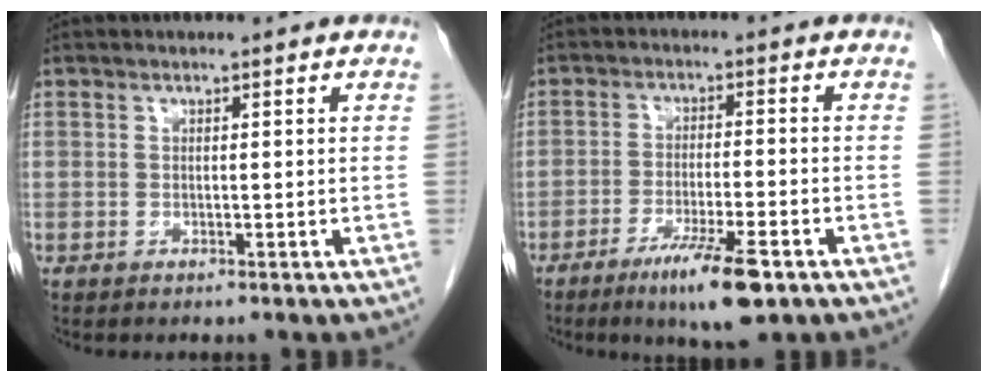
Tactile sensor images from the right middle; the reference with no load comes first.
{"total": 8.5, "force": [-5.1, 0.7, 6.8], "torque": [-0.119, -0.017, -0.081]}